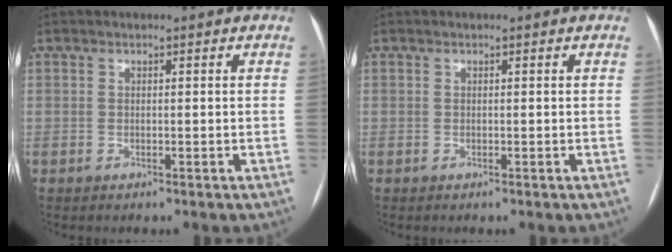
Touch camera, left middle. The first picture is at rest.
{"total": 0.0}